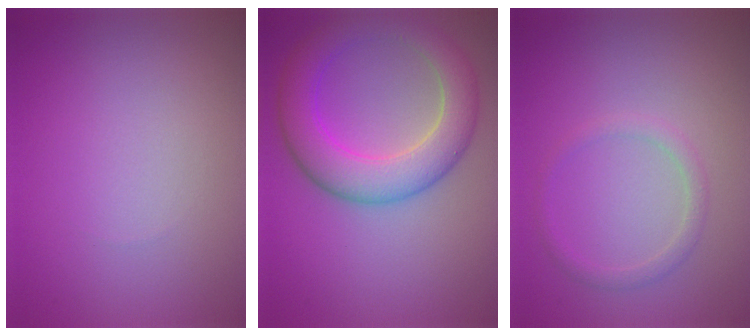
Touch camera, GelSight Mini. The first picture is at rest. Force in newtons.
{"total": 6.2, "press": 6.1, "slide": 0.1}
{"total": 1.3, "press": 1.3, "slide": 0.1}